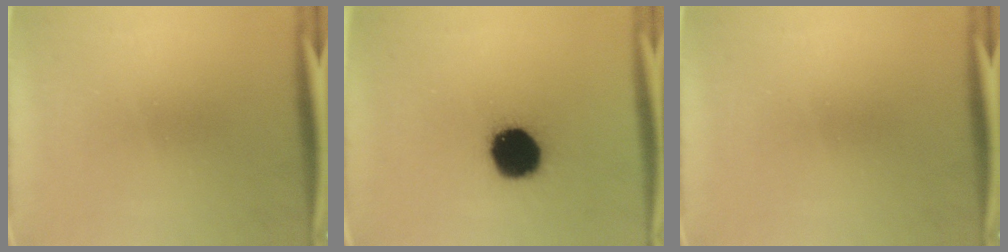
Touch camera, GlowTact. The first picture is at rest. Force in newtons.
{"total": 16.0}
{"total": 0.0}